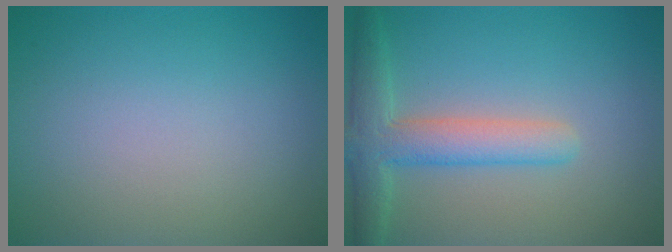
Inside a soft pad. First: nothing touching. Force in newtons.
{"total": 4.5, "press": 4.5, "slide": 0.5}